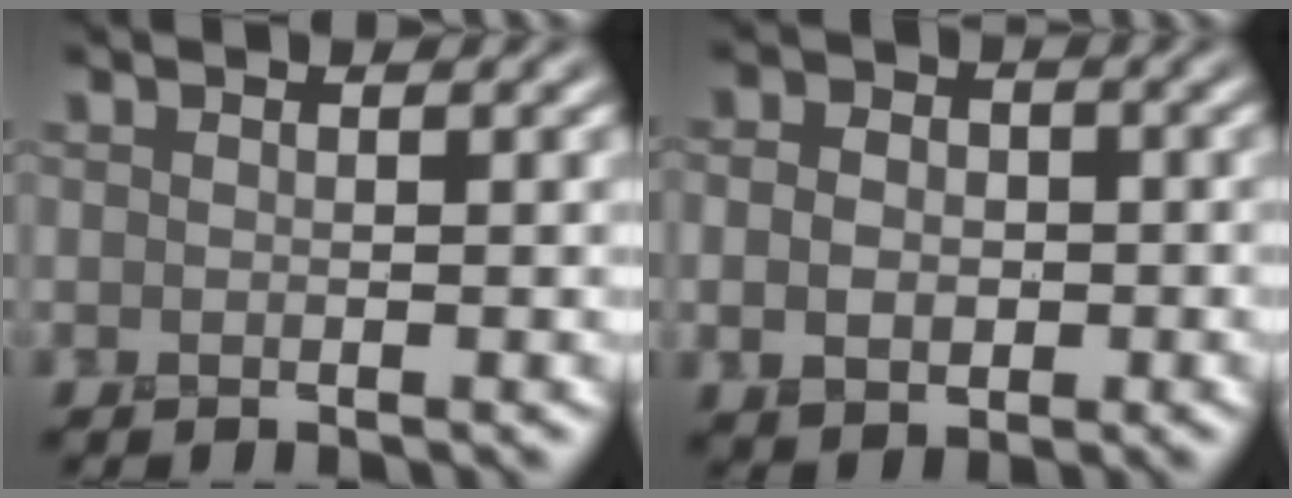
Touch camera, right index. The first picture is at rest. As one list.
[{"total": 4.2, "force": [-0.2, 3.4, 2.5], "torque": [-0.035, 0.003, -0.017]}]